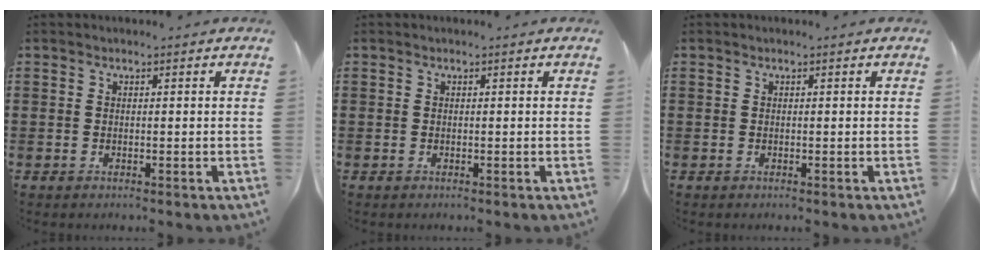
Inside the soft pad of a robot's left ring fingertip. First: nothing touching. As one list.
[{"total": 0.0}, {"total": 0.0}]